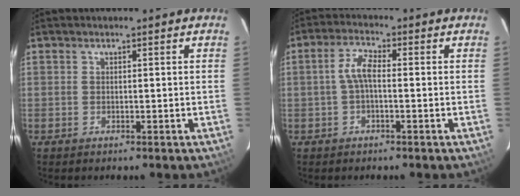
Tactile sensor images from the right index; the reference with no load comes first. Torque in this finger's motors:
{"motor_torque": [0.56, -0.05, 0.35, 0.10]}